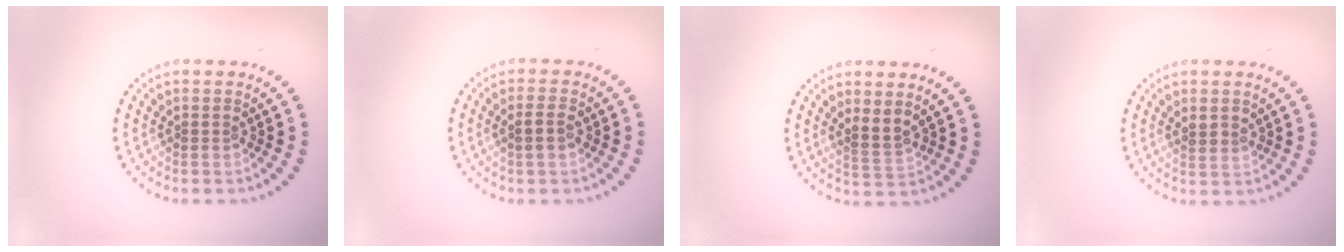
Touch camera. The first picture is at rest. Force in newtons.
{"total": 1.3, "press": 1.3, "slide": 0.3}
{"total": 1.8, "press": 1.5, "slide": 1.1}
{"total": 1.2, "press": 0.9, "slide": 0.7}